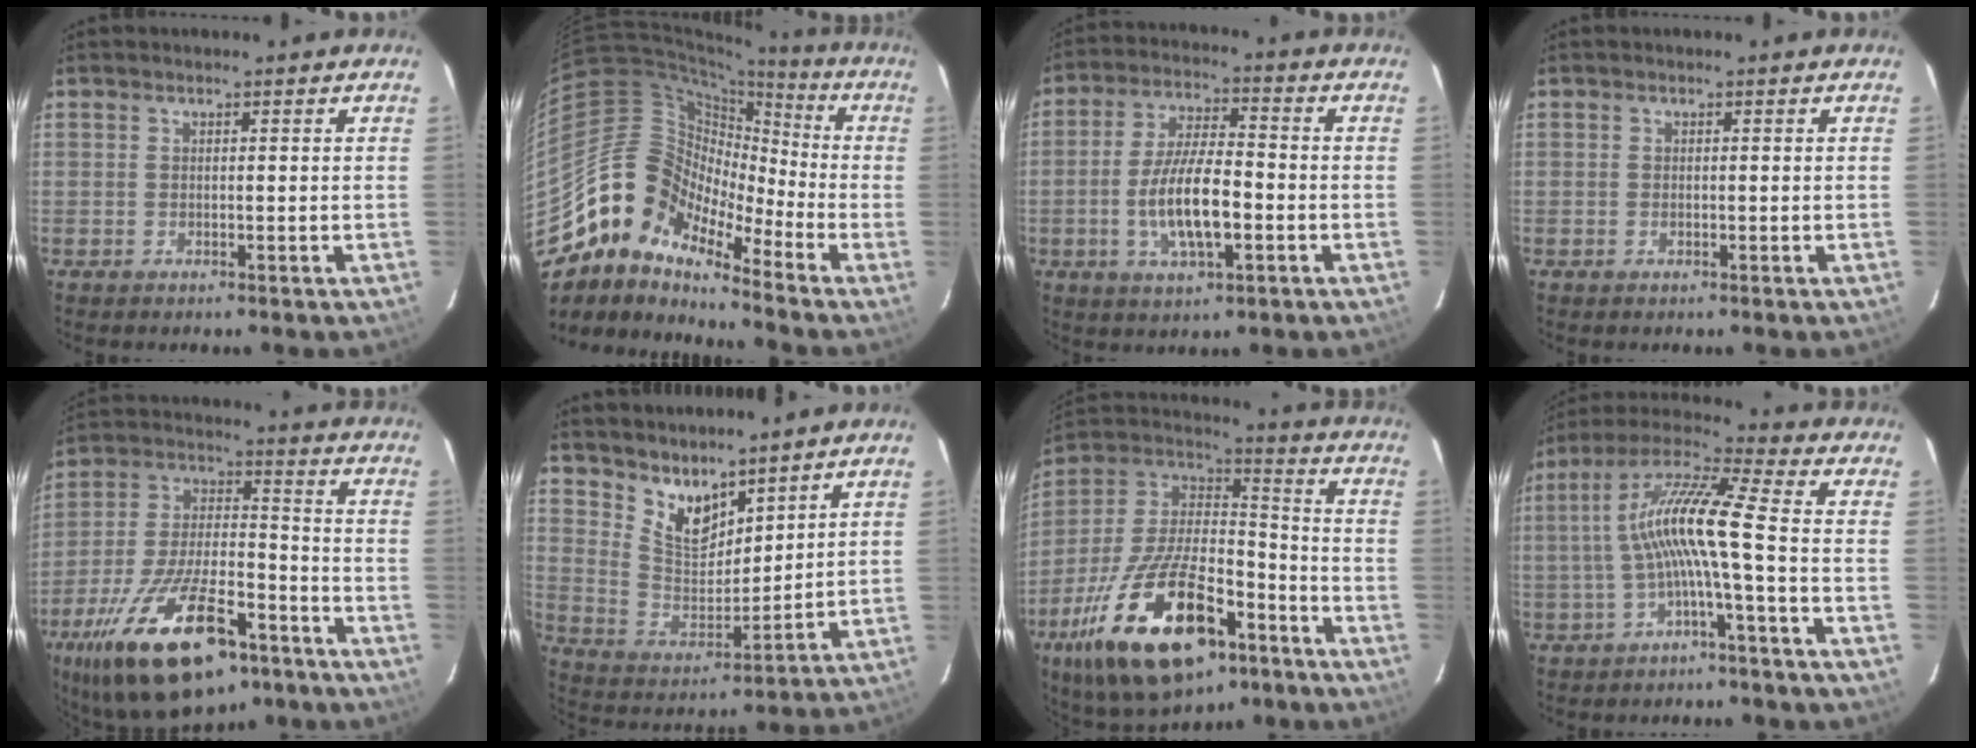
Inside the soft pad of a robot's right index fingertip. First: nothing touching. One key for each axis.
{"total": 13.6, "fx": -10.7, "fy": 6.4, "fz": 5.4, "tx": -0.082, "ty": 0.022, "tz": -0.231}
{"total": 11.4, "fx": -3.0, "fy": 3.6, "fz": 10.4, "tx": -0.207, "ty": -0.002, "tz": -0.051}
{"total": 0.6, "fx": -0.2, "fy": 0.3, "fz": 0.4, "tx": -0.008, "ty": 0.002, "tz": -0.004}
{"total": 25.2, "fx": -15.1, "fy": 10.4, "fz": 17.2, "tx": -0.332, "ty": -0.020, "tz": -0.241}
{"total": 9.7, "fx": 7.8, "fy": 4.4, "fz": 3.8, "tx": -0.072, "ty": -0.001, "tz": 0.157}
{"total": 27.3, "fx": -14.4, "fy": 12.5, "fz": 19.5, "tx": -0.380, "ty": -0.015, "tz": -0.234}
{"total": 11.2, "fx": -2.2, "fy": -0.1, "fz": 11.0, "tx": -0.227, "ty": 0.019, "tz": -0.043}